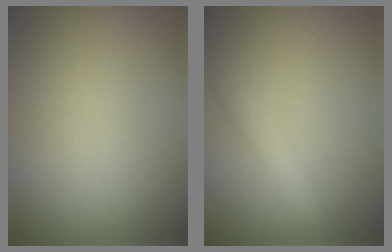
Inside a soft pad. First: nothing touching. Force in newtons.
{"total": 2.5, "press": 2.5, "slide": 0.1}